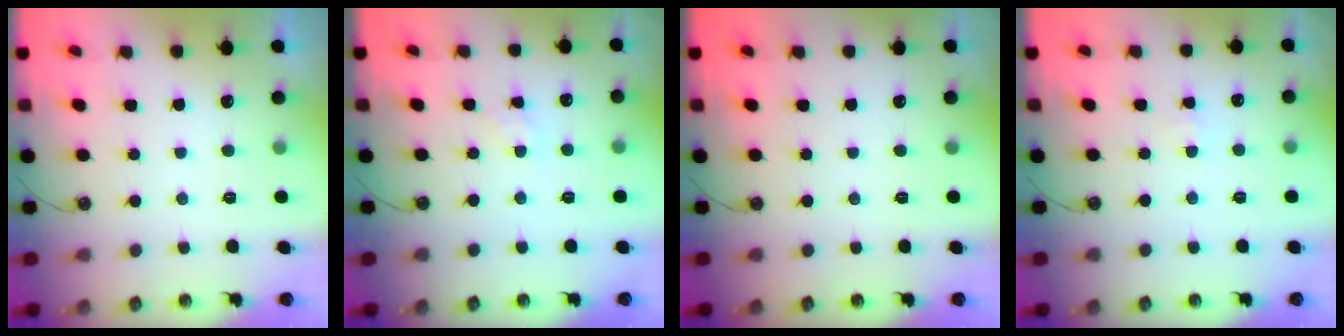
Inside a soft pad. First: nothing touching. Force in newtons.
{"total": 1.1, "press": 1.0, "slide": 0.2}
{"total": 0.0}
{"total": 3.0, "press": 2.9, "slide": 0.5}